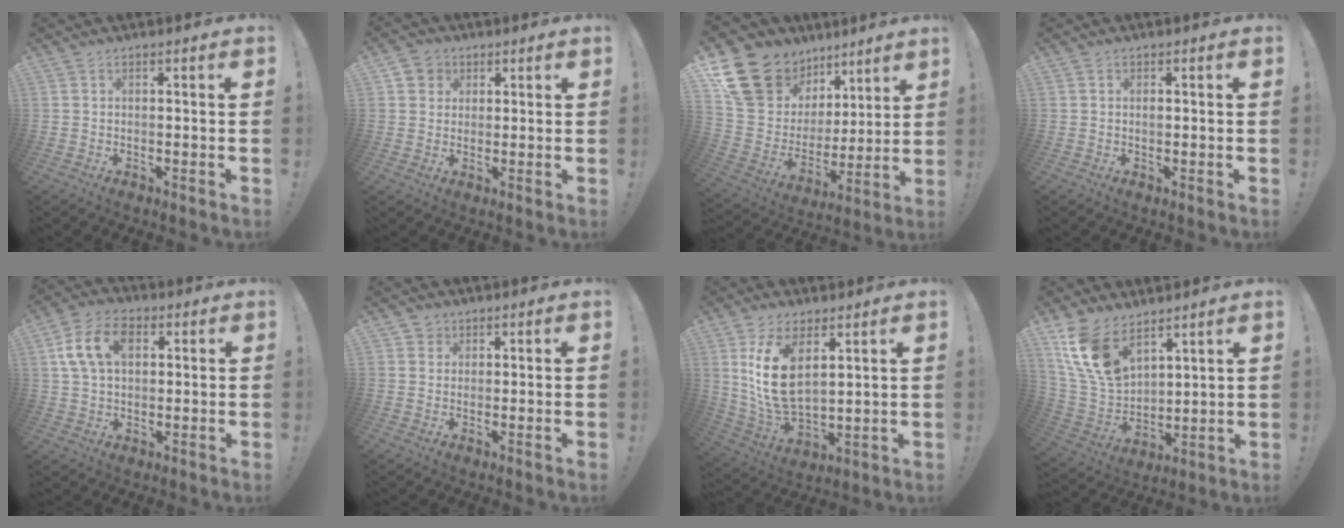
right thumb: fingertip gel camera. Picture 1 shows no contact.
{"total": 4.7, "force": [1.7, 4.3, 1.1], "torque": [-0.019, -0.001, 0.033]}
{"total": 20.1, "force": [13.9, 12.6, 7.2], "torque": [-0.127, -0.092, 0.288]}
{"total": 0.5, "force": [-0.2, 0.3, 0.4], "torque": [-0.003, 0.000, -0.004]}
{"total": 12.5, "force": [3.6, 8.5, 8.4], "torque": [-0.155, 0.010, 0.068]}
{"total": 2.4, "force": [1.4, 2.0, 0.2], "torque": [0.004, -0.006, 0.022]}
{"total": 14.0, "force": [5.5, 7.8, 10.3], "torque": [-0.212, -0.029, 0.102]}
{"total": 15.3, "force": [9.5, 8.8, 8.1], "torque": [-0.169, -0.055, 0.188]}